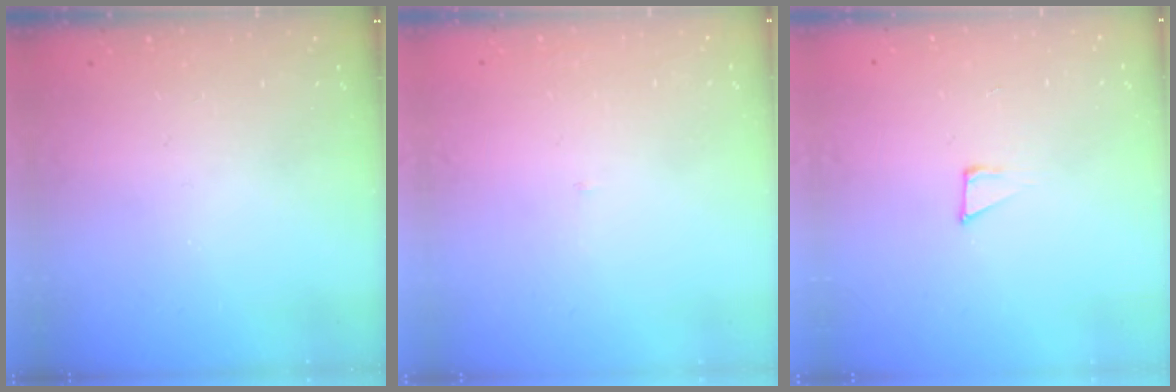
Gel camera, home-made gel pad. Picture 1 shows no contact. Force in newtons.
{"total": 2.1, "press": 2.1, "slide": 0.1}
{"total": 5.5, "press": 5.4, "slide": 0.8}